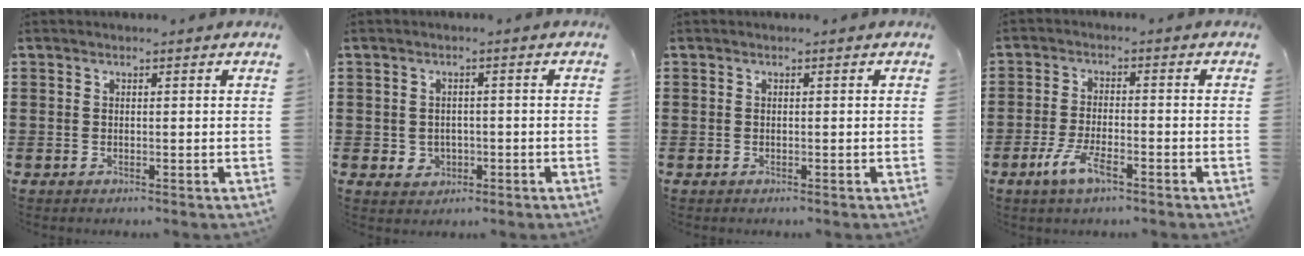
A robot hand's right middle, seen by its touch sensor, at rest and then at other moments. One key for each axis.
{"total": 1.7, "fx": -0.2, "fy": 1.6, "fz": 0.5, "tx": -0.016, "ty": 0.005, "tz": -0.009}
{"total": 0.0}
{"total": 5.2, "fx": -2.8, "fy": 1.3, "fz": 4.1, "tx": -0.091, "ty": -0.006, "tz": -0.055}